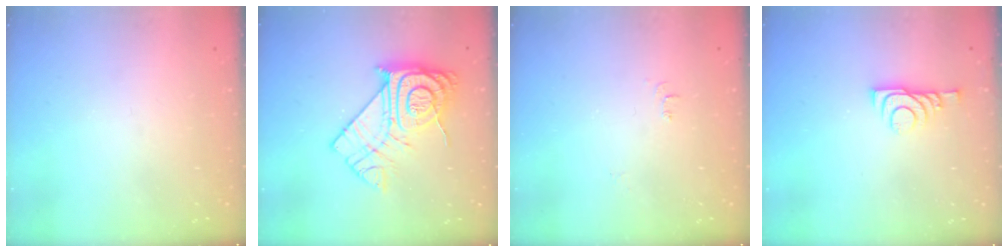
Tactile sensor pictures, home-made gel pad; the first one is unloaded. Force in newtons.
{"total": 16.7, "press": 16.6, "slide": 1.2}
{"total": 5.2, "press": 5.2, "slide": 0.6}
{"total": 6.7, "press": 6.7, "slide": 0.7}